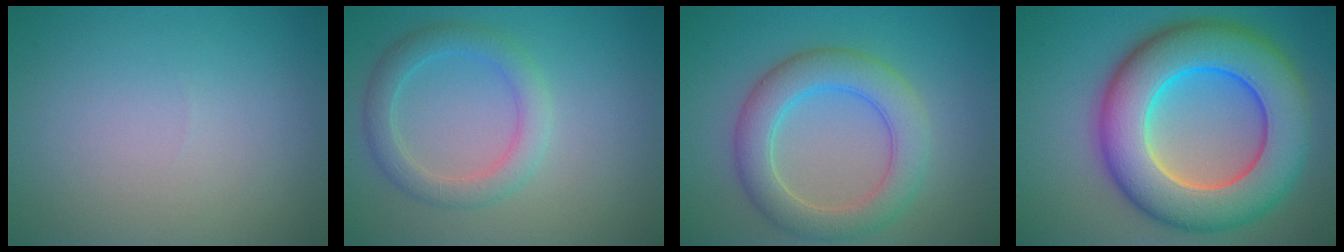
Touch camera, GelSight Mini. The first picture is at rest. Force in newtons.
{"total": 3.1, "press": 3.1, "slide": 0.0}
{"total": 5.5, "press": 5.5, "slide": 0.3}
{"total": 12.9, "press": 12.9, "slide": 0.4}